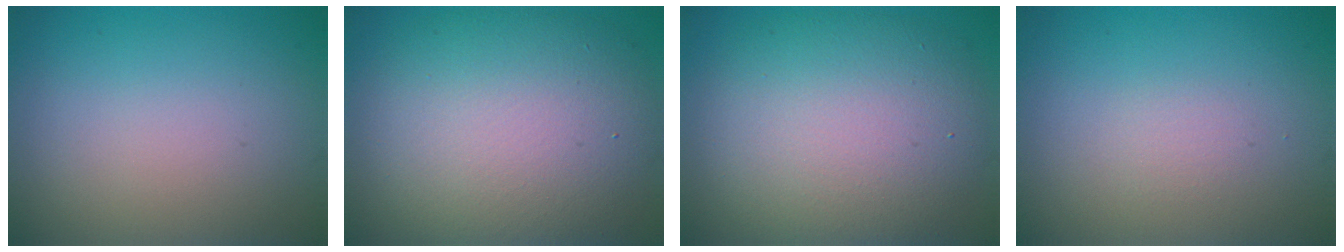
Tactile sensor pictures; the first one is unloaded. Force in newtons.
{"total": 11.7, "press": 11.7, "slide": 0.8}
{"total": 10.2, "press": 10.1, "slide": 0.9}
{"total": 0.7, "press": 0.7, "slide": 0.1}